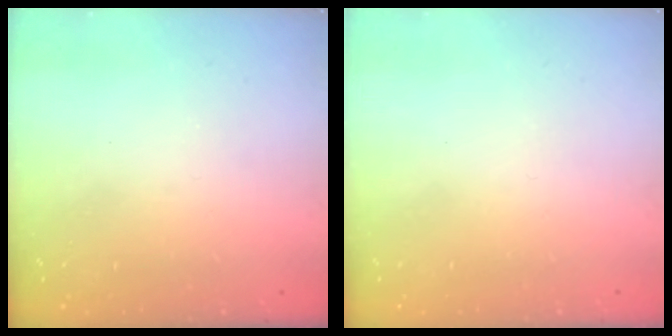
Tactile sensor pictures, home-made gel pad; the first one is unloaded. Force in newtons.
{"total": 1.7, "press": 1.7, "slide": 0.1}